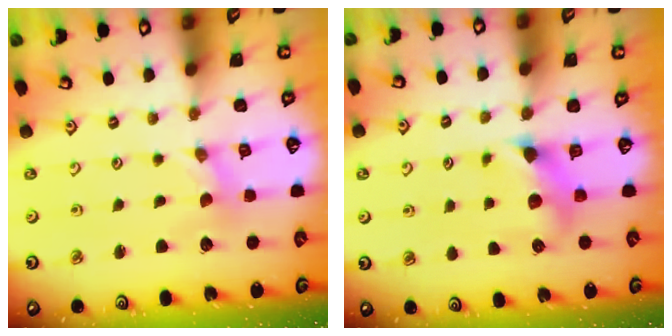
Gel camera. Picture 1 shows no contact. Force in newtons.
{"total": 7.0, "press": 6.9, "slide": 0.7}